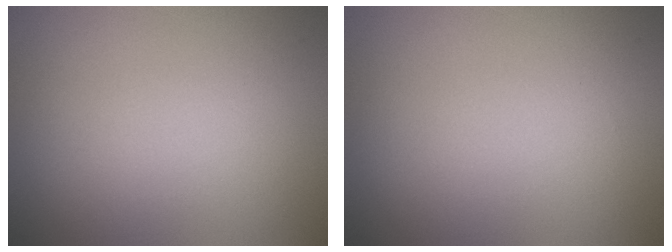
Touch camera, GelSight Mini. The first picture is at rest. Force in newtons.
{"total": 0.0}